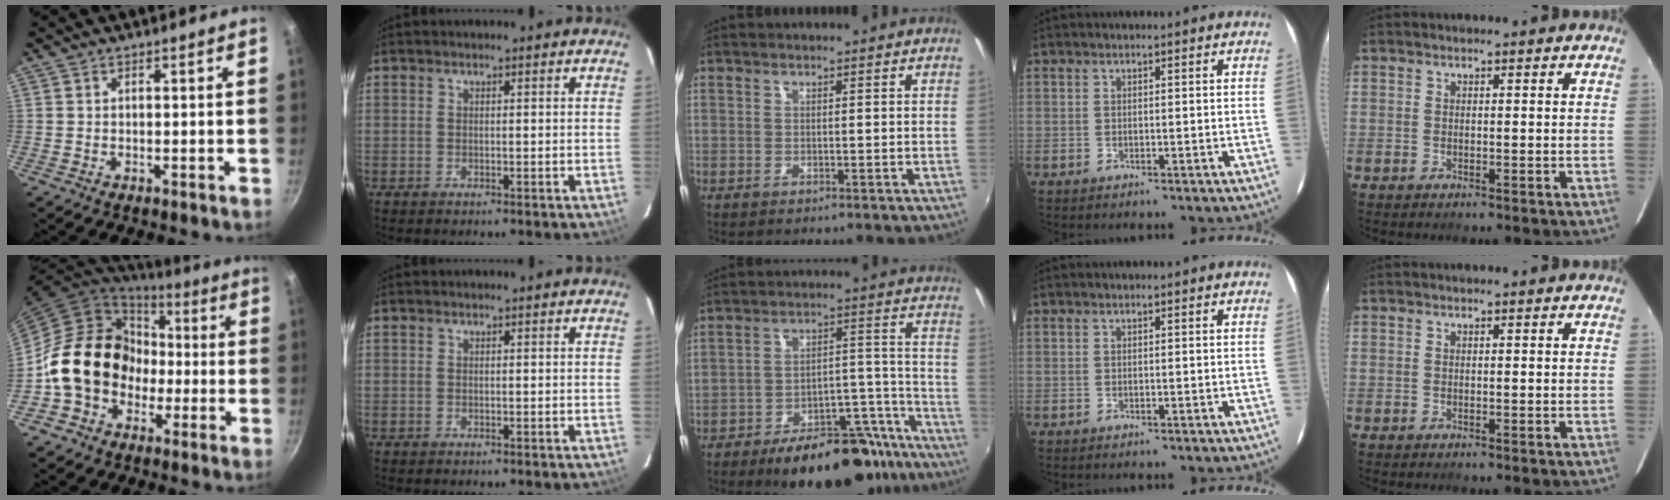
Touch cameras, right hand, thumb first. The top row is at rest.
{"thumb": {"total": 17.5, "force": [-2.5, 14.7, 9.1], "torque": [-0.111, 0.055, -0.040]}, "middle": {"total": 21.5, "force": [-17.0, 8.4, 10.1], "torque": [-0.142, 0.043, -0.217]}}